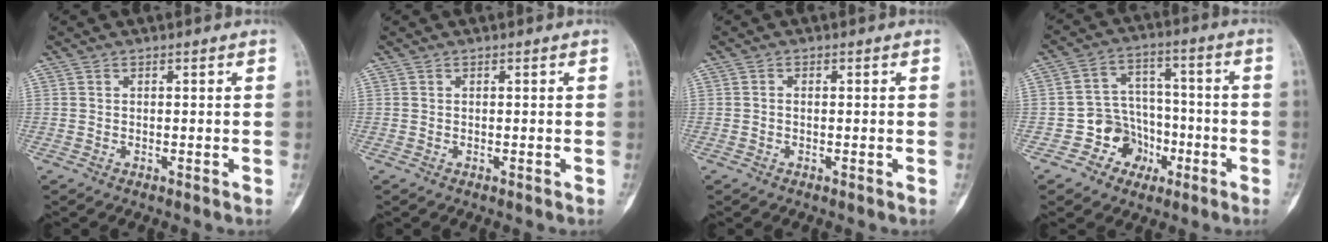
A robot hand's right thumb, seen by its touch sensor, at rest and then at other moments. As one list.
[{"total": 0.0}, {"total": 0.6, "force": [-0.1, 0.4, 0.4], "torque": [-0.005, 0.001, -0.005]}, {"total": 9.2, "force": [-3.7, 8.0, 2.4], "torque": [0.018, 0.053, -0.060]}]